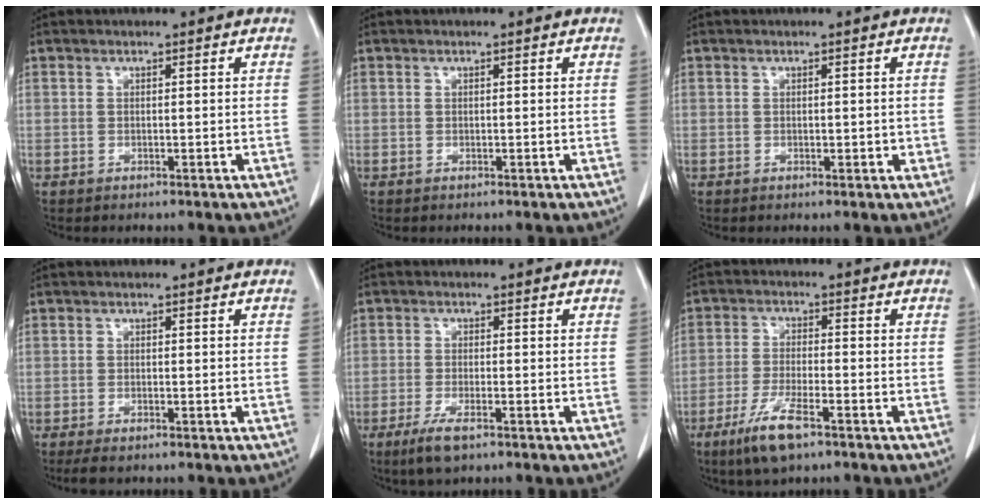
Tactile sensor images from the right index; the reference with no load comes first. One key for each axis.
{"total": 0.0}
{"total": 1.0, "fx": -0.1, "fy": 0.5, "fz": 0.9, "tx": -0.012, "ty": -0.001, "tz": 0.000}
{"total": 2.6, "fx": -2.0, "fy": 0.6, "fz": 1.5, "tx": -0.026, "ty": -0.007, "tz": -0.028}
{"total": 4.4, "fx": -2.8, "fy": 0.9, "fz": 3.3, "tx": -0.075, "ty": -0.010, "tz": -0.048}
{"total": 7.5, "fx": -4.8, "fy": 1.3, "fz": 5.7, "tx": -0.120, "ty": -0.014, "tz": -0.085}